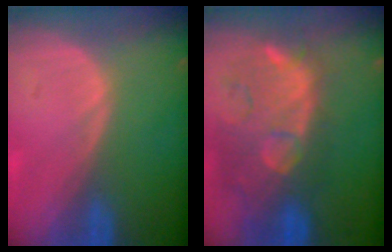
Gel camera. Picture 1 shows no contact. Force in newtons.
{"total": 12.2, "press": 11.0, "slide": 5.4}